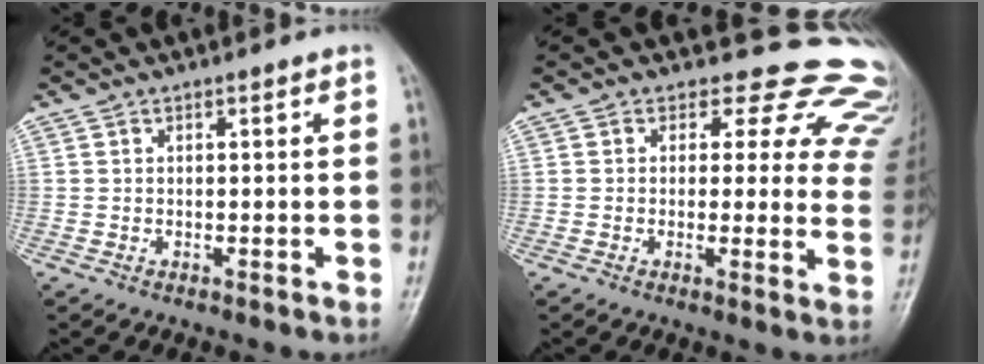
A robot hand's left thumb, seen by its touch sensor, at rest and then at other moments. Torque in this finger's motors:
{"motor_torque": [-0.02, 0.16, 0.05, 0.00, -0.08]}